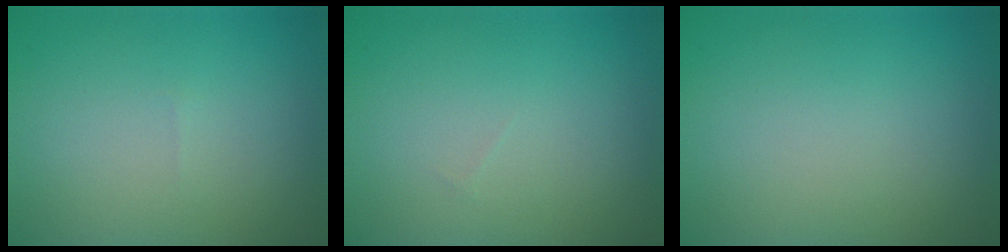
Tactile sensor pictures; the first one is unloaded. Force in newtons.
{"total": 0.0}
{"total": 0.0}